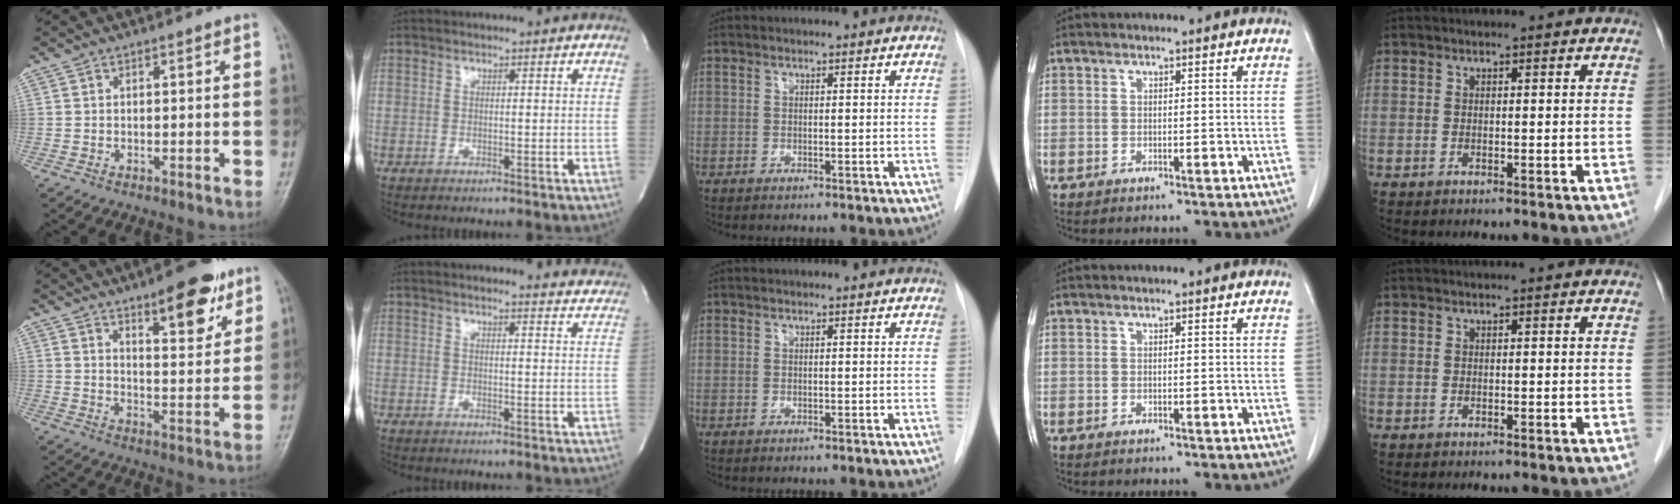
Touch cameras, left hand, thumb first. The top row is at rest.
{"thumb": {"total": 12.0, "force": [7.6, 3.9, 8.5], "torque": [-0.093, -0.046, 0.112]}, "index": {"total": 7.3, "force": [7.2, 0.9, 0.4], "torque": [0.015, -0.024, 0.052]}}